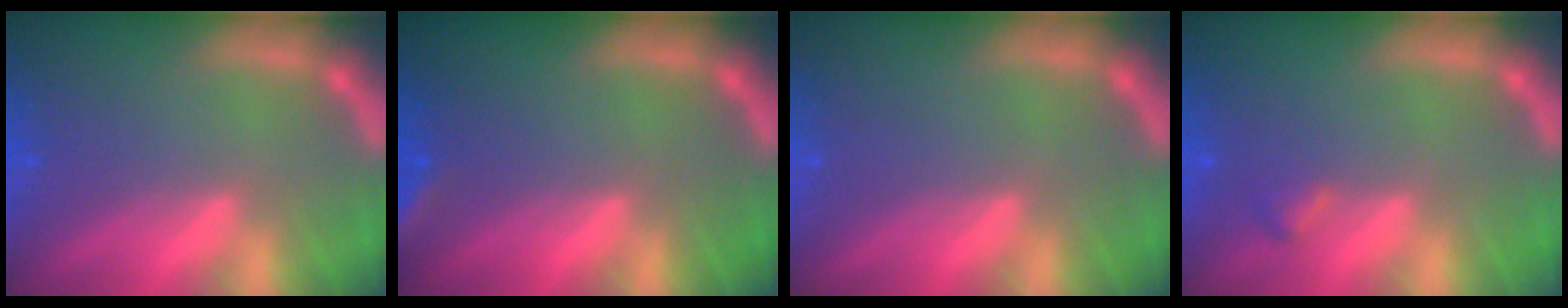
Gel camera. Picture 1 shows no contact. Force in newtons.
{"total": 2.4}
{"total": 0.0}
{"total": 0.9}